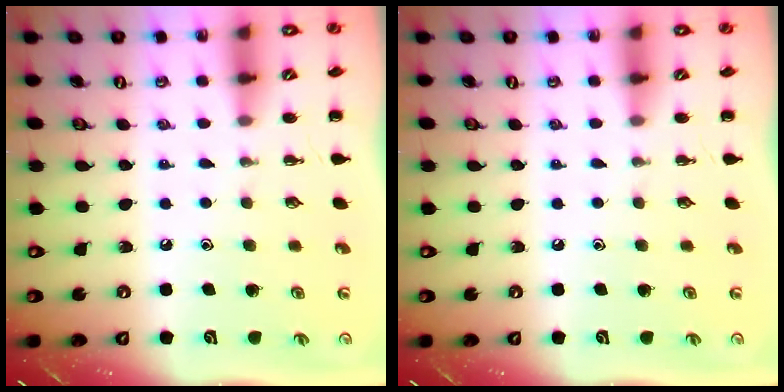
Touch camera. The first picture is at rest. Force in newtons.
{"total": 0.0}